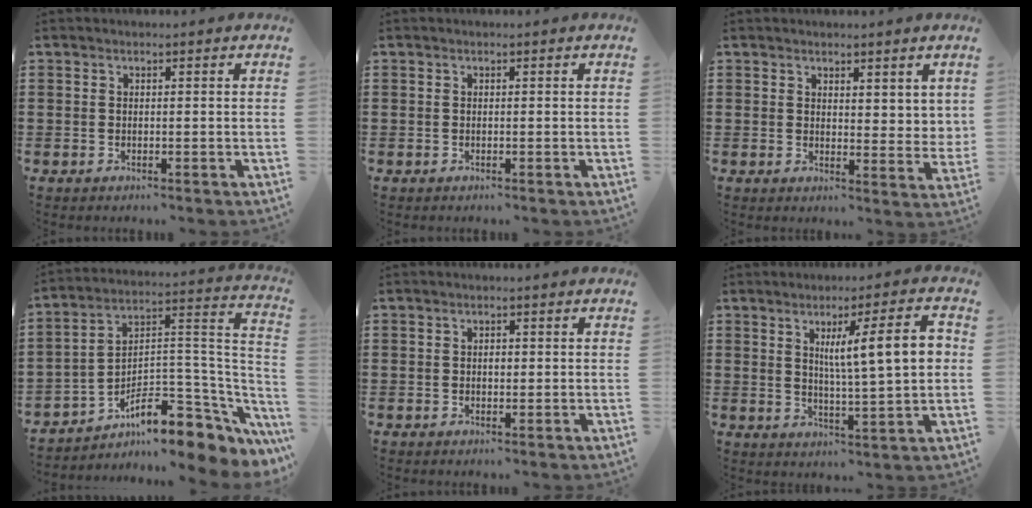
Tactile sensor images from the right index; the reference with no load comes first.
{"total": 0.0}
{"total": 2.8, "force": [2.5, 1.2, 0.4], "torque": [-0.008, 0.000, 0.046]}
{"total": 10.0, "force": [-6.1, 4.3, 6.7], "torque": [-0.094, -0.004, -0.115]}
{"total": 1.1, "force": [0.0, 0.6, 1.0], "torque": [-0.020, 0.002, 0.000]}
{"total": 10.0, "force": [2.6, 1.5, 9.6], "torque": [-0.158, -0.003, 0.033]}